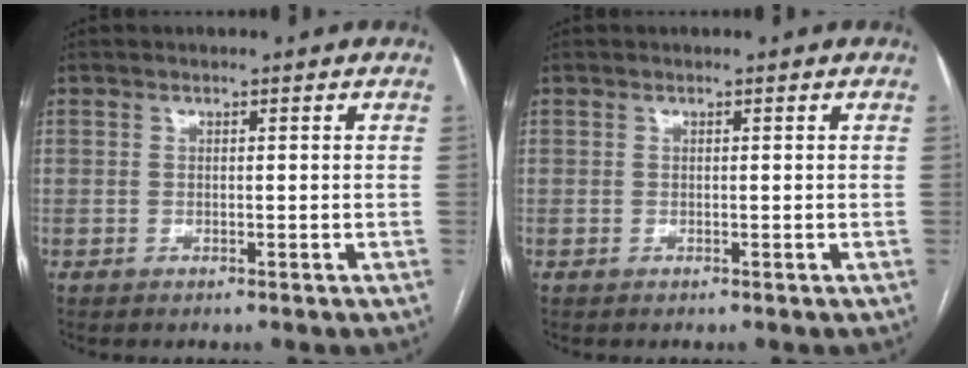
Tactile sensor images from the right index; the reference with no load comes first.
{"total": 0.0}